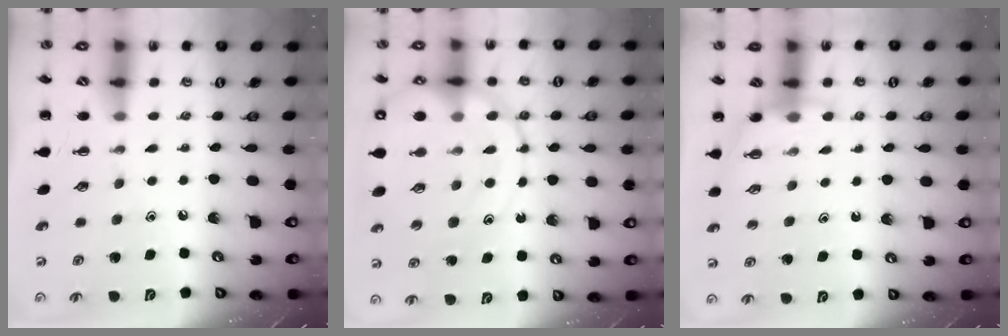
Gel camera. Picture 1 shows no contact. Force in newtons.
{"total": 18.5, "press": 18.1, "slide": 3.5}
{"total": 4.2, "press": 4.1, "slide": 0.9}